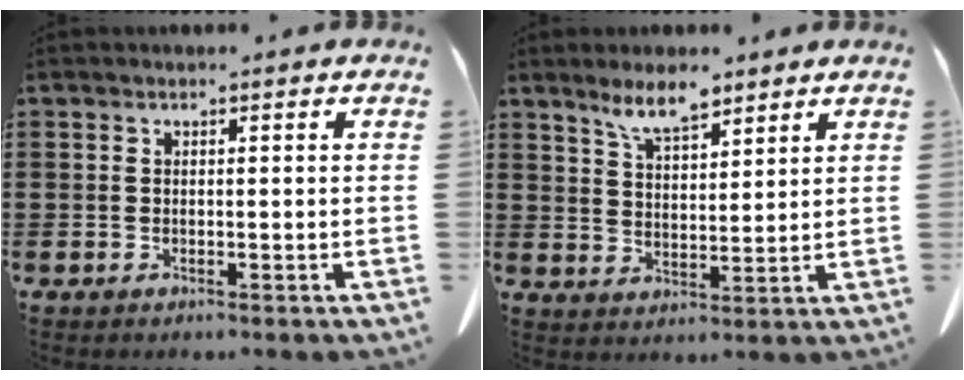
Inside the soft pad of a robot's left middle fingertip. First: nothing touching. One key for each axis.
{"total": 6.2, "fx": 5.1, "fy": 1.6, "fz": 3.0, "tx": -0.073, "ty": -0.010, "tz": 0.095}